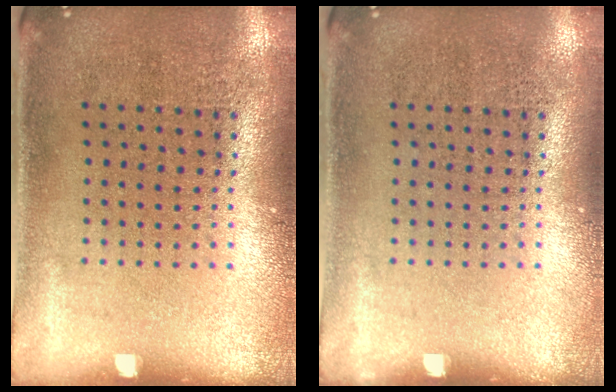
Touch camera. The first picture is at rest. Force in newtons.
{"total": 0.0}